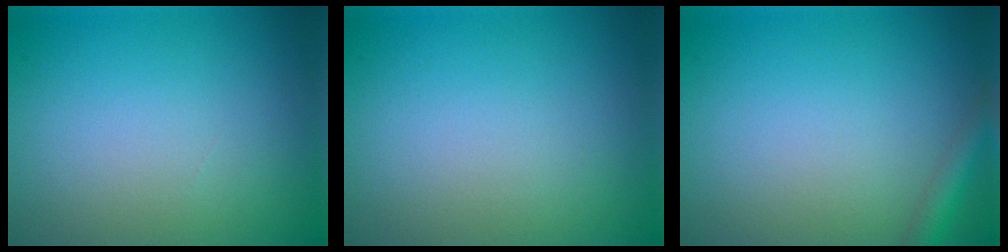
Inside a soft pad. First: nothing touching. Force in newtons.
{"total": 0.0}
{"total": 2.1, "press": 2.1, "slide": 0.1}